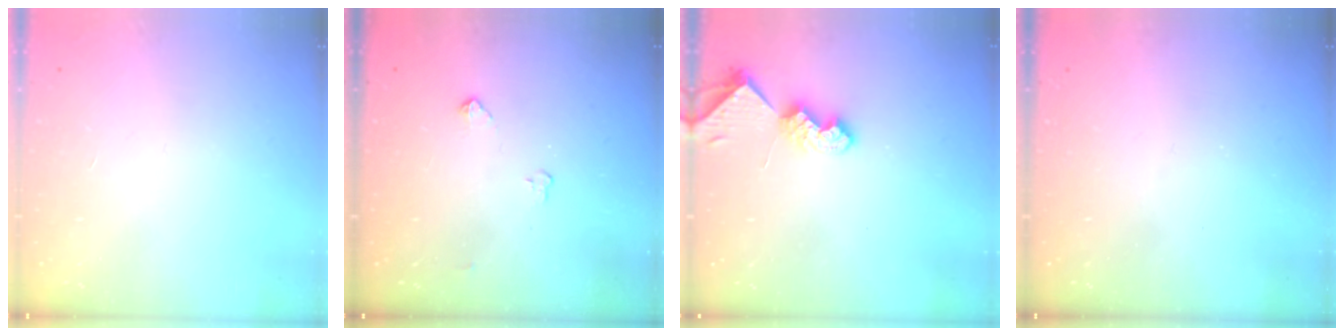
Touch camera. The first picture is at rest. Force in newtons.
{"total": 3.8, "press": 3.8, "slide": 0.6}
{"total": 7.5, "press": 7.5, "slide": 0.7}
{"total": 0.0}